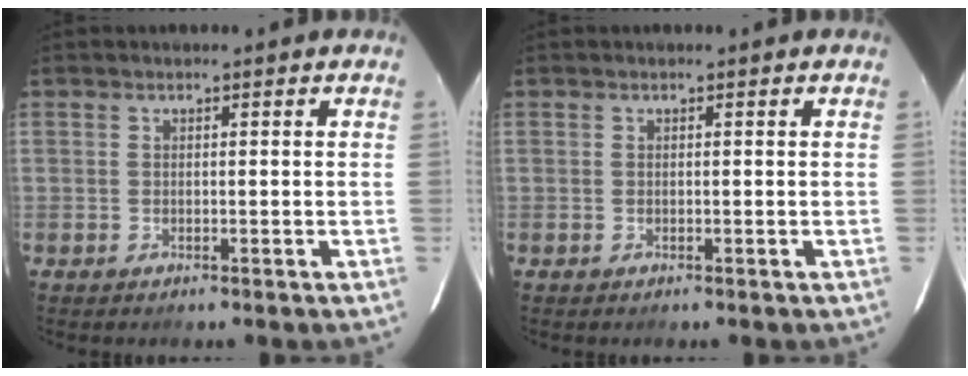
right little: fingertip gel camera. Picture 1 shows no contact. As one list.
[{"total": 0.0}]